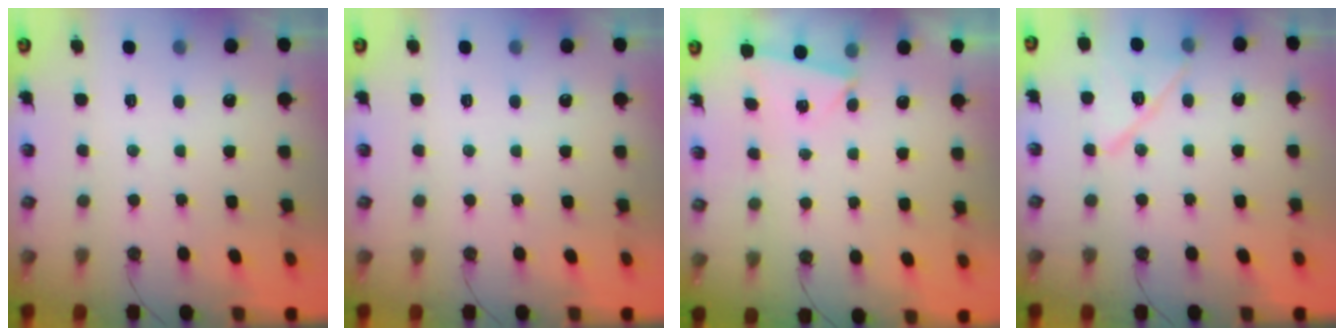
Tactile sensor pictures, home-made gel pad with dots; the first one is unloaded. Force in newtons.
{"total": 0.0}
{"total": 2.2, "press": 2.2, "slide": 0.2}
{"total": 12.2, "press": 12.2, "slide": 0.8}